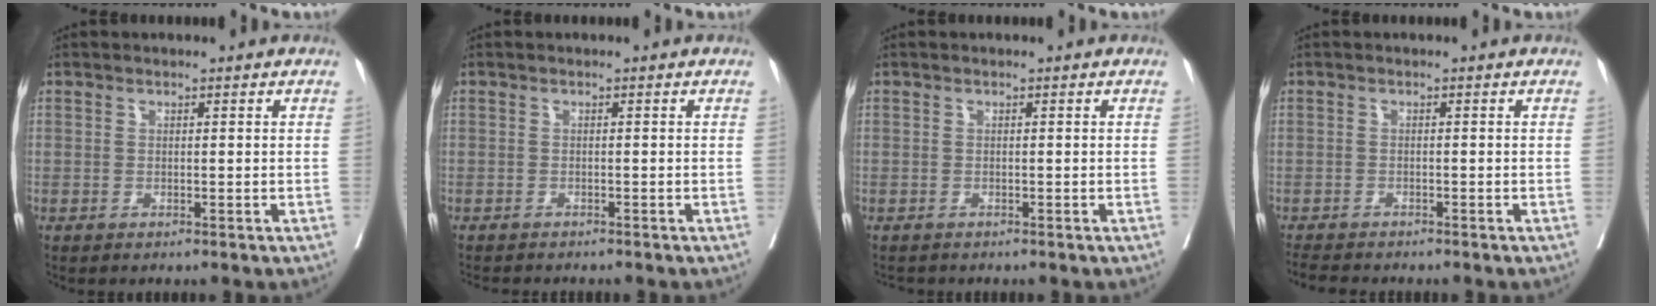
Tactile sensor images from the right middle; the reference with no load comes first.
{"total": 3.8, "force": [-3.5, 0.8, 1.3], "torque": [-0.019, -0.007, -0.048]}
{"total": 1.1, "force": [-1.0, 0.4, 0.1], "torque": [-0.010, -0.004, -0.017]}
{"total": 4.2, "force": [-3.9, 0.7, 1.4], "torque": [-0.021, -0.013, -0.065]}